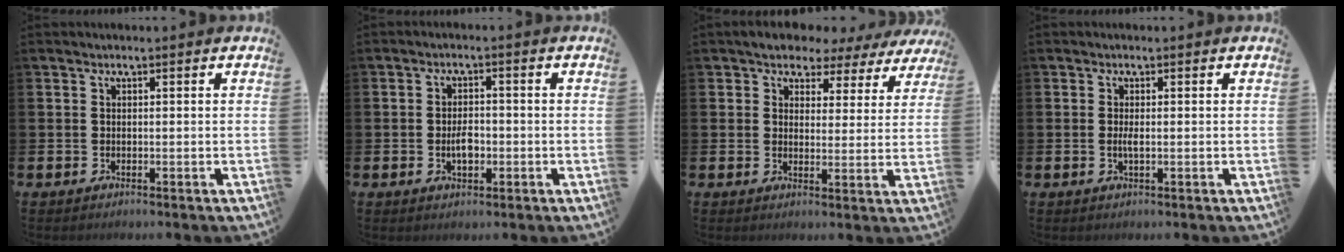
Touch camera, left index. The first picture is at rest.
{"total": 3.0, "force": [-0.6, 1.7, 2.3], "torque": [-0.034, -0.001, -0.014]}
{"total": 4.2, "force": [3.6, 2.1, 0.3], "torque": [-0.026, -0.023, 0.059]}
{"total": 1.3, "force": [-0.1, 0.3, 1.2], "torque": [-0.029, 0.003, -0.002]}